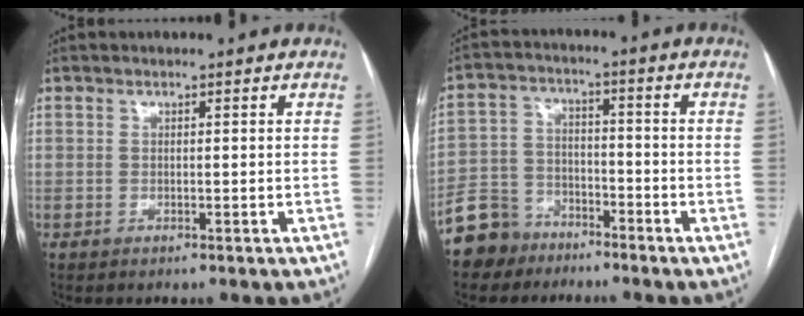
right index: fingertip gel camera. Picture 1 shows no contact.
{"total": 7.5, "force": [-5.8, 4.8, 0.7], "torque": [-0.016, 0.005, -0.115]}